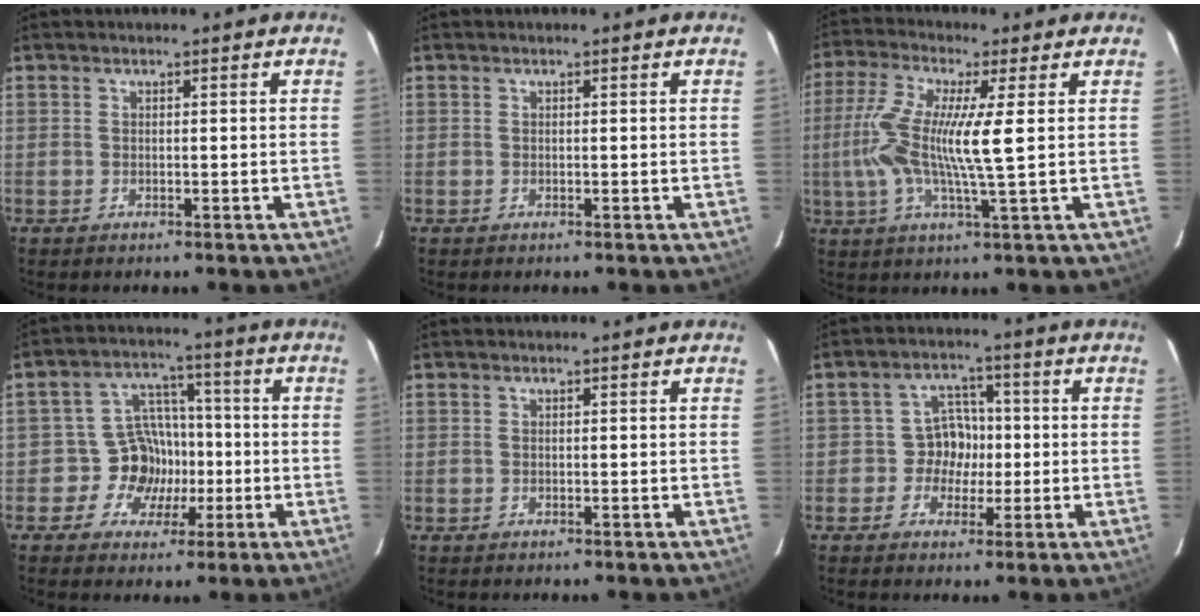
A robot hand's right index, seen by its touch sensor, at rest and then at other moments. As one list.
[{"total": 0.0}, {"total": 12.4, "force": [0.3, 0.4, 12.4], "torque": [-0.242, -0.005, 0.002]}, {"total": 8.1, "force": [-2.7, 7.5, 1.5], "torque": [-0.027, 0.034, -0.047]}, {"total": 0.0}, {"total": 5.4, "force": [-1.2, 5.2, 1.1], "torque": [-0.010, 0.020, -0.027]}]